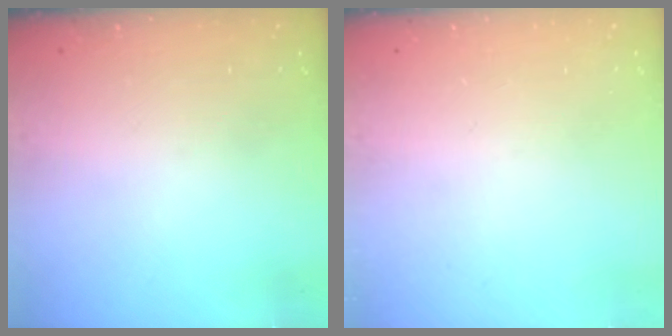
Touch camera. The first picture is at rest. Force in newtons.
{"total": 0.0}